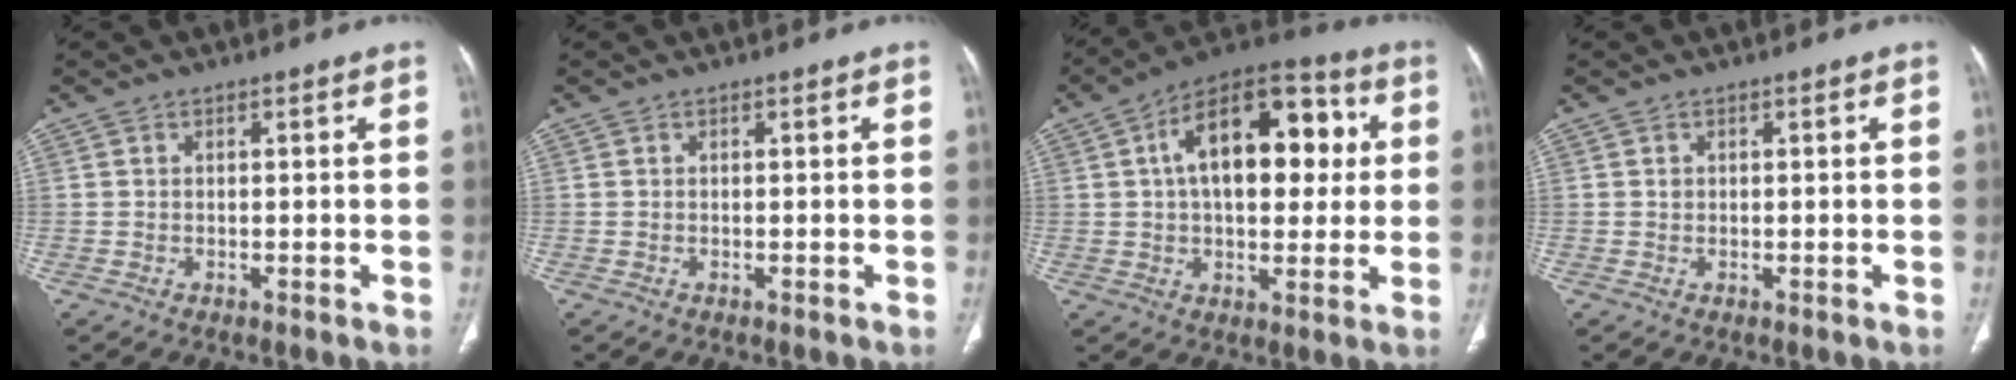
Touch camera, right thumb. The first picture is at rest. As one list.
[{"total": 0.0}, {"total": 20.0, "force": [4.0, 10.9, 16.3], "torque": [-0.215, 0.024, 0.052]}, {"total": 0.5, "force": [0.1, 0.5, 0.2], "torque": [-0.001, 0.002, 0.003]}]